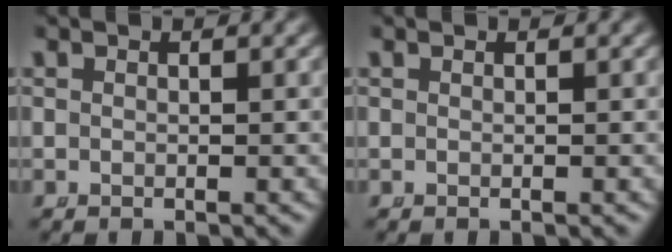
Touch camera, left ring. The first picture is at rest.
{"total": 0.0}